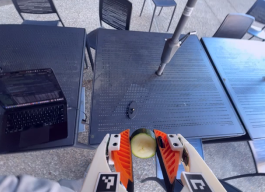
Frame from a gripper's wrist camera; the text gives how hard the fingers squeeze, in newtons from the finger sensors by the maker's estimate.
{"total": 9.5, "left": 9.2, "right": 9.8}